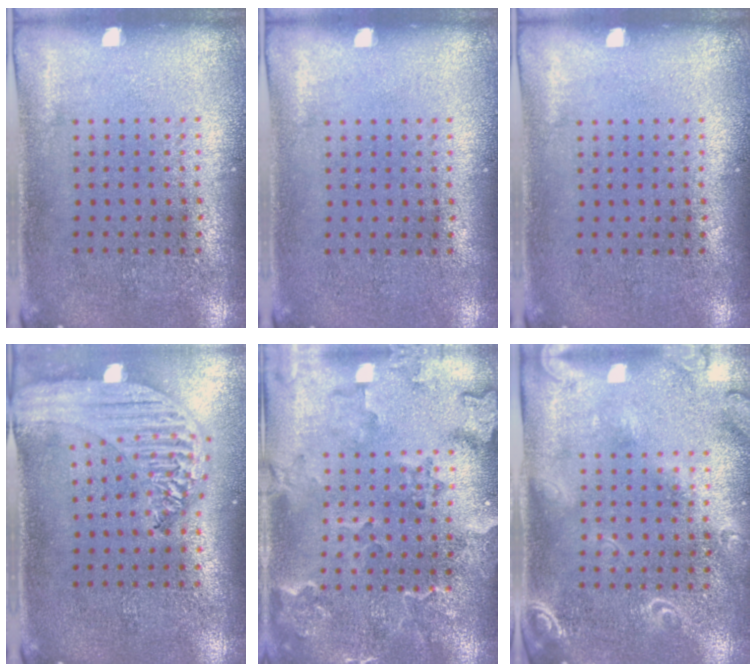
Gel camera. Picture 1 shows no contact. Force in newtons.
{"total": 0.0}
{"total": 0.0}
{"total": 2.4, "press": 2.1, "slide": 1.1}
{"total": 2.4, "press": 2.2, "slide": 0.9}
{"total": 2.1, "press": 1.9, "slide": 1.0}